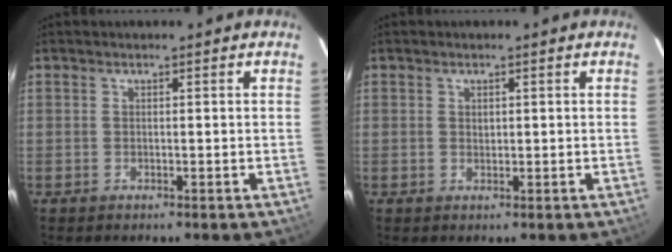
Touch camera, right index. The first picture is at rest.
{"total": 1.0, "force": [0.3, 0.8, 0.5], "torque": [-0.007, 0.003, 0.006]}